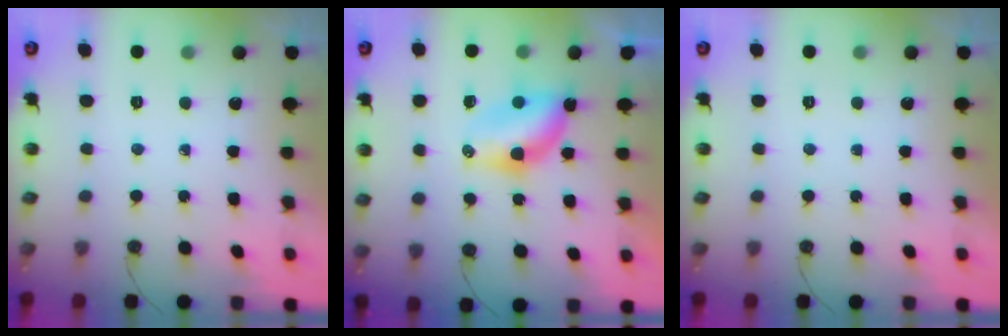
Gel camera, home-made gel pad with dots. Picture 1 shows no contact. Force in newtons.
{"total": 7.7, "press": 7.2, "slide": 2.7}
{"total": 0.0}